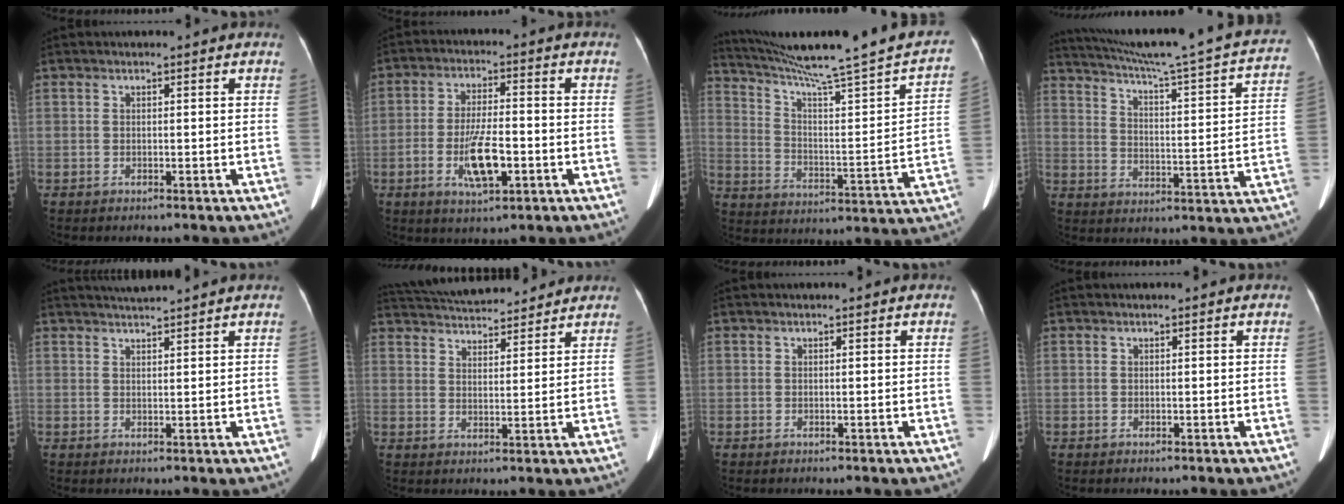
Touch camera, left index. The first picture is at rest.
{"total": 8.0, "force": [-2.7, 2.1, 7.2], "torque": [-0.141, -0.004, -0.044]}
{"total": 24.0, "force": [20.4, -0.7, 12.5], "torque": [-0.196, -0.058, 0.281]}
{"total": 26.9, "force": [23.7, 0.6, 12.9], "torque": [-0.200, -0.046, 0.304]}
{"total": 4.1, "force": [3.8, -0.9, 1.1], "torque": [-0.017, 0.018, 0.059]}
{"total": 14.8, "force": [13.7, 3.2, 4.8], "torque": [-0.092, 0.033, 0.204]}
{"total": 0.0}
{"total": 0.0}